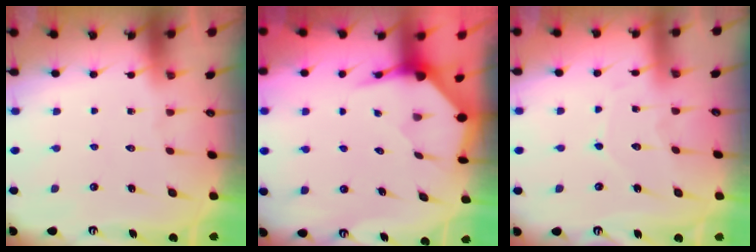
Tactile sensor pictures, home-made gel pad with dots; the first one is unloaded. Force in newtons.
{"total": 3.6, "press": 3.6, "slide": 0.4}
{"total": 4.3, "press": 4.3, "slide": 0.2}